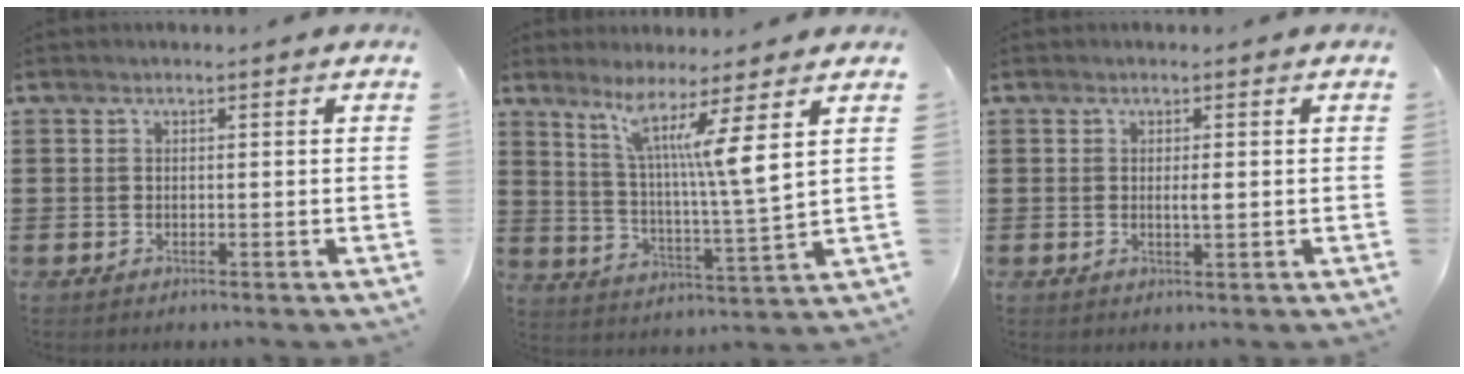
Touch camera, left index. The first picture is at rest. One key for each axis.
{"total": 9.4, "fx": 6.1, "fy": -1.1, "fz": 7.0, "tx": -0.138, "ty": -0.039, "tz": 0.094}
{"total": 1.3, "fx": 0.0, "fy": 0.2, "fz": 1.3, "tx": -0.026, "ty": -0.003, "tz": 0.000}